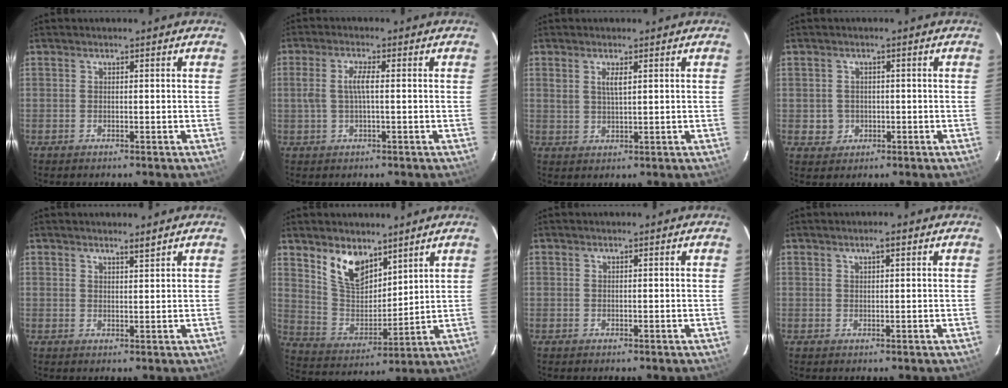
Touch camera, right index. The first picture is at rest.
{"total": 3.8, "force": [-0.1, 0.7, 3.8], "torque": [-0.076, 0.005, 0.000]}
{"total": 2.5, "force": [1.1, 0.8, 2.1], "torque": [-0.040, 0.000, 0.020]}
{"total": 3.5, "force": [-0.4, 3.5, 0.3], "torque": [-0.007, 0.012, 0.002]}
{"total": 1.4, "force": [1.2, 0.0, 0.7], "torque": [-0.010, -0.001, 0.019]}
{"total": 11.1, "force": [7.4, 5.9, 5.9], "torque": [-0.113, 0.002, 0.151]}
{"total": 0.0}
{"total": 1.5, "force": [0.8, 0.4, 1.1], "torque": [-0.019, 0.007, 0.012]}